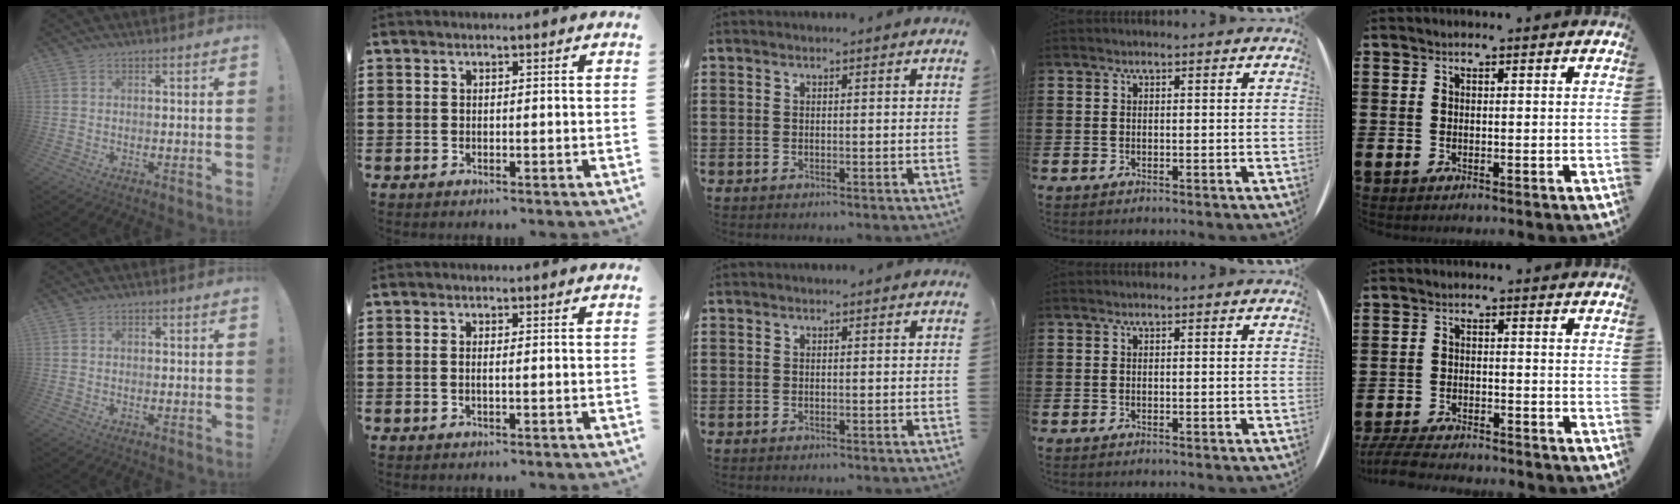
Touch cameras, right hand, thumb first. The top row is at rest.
{"thumb": {"total": 0.8, "force": [0.1, 0.7, 0.4], "torque": [-0.007, 0.003, 0.001]}, "index": {"total": 0.6, "force": [0.0, -0.1, 0.6], "torque": [-0.010, -0.003, 0.002]}, "little": {"total": 3.8, "force": [-3.7, 0.3, 0.8], "torque": [-0.019, 0.001, -0.076]}}